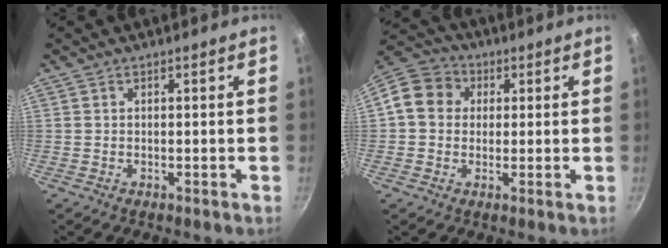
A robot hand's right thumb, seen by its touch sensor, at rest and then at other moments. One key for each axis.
{"total": 9.2, "fx": 1.5, "fy": 8.1, "fz": 4.2, "tx": -0.051, "ty": 0.019, "tz": 0.007}